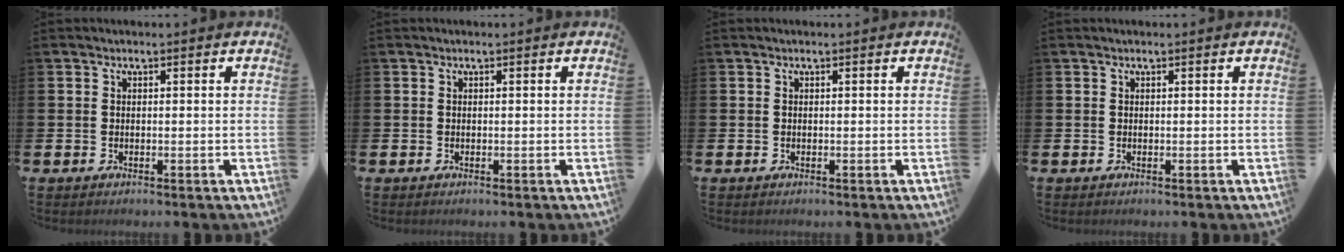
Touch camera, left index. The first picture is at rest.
{"total": 0.0}
{"total": 0.0}
{"total": 0.0}